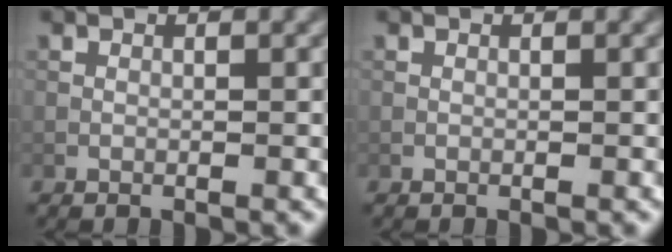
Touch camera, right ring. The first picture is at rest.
{"total": 0.0}